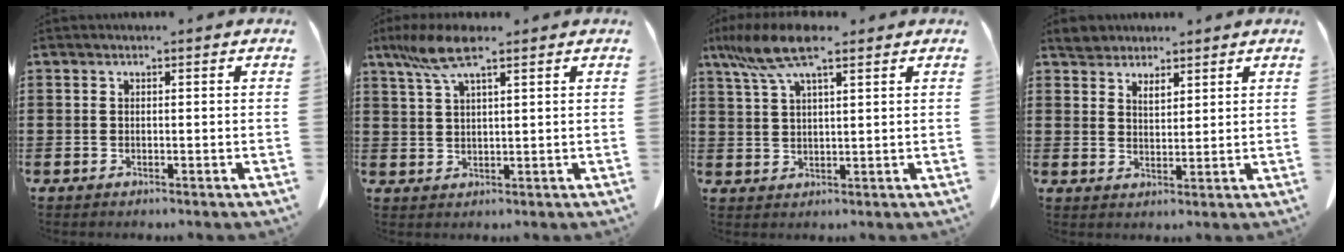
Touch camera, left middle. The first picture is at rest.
{"total": 6.8, "force": [4.2, 1.4, 5.2], "torque": [-0.116, -0.002, 0.073]}
{"total": 8.6, "force": [5.7, 1.9, 6.1], "torque": [-0.139, -0.009, 0.101]}
{"total": 3.5, "force": [3.0, 1.7, 0.7], "torque": [-0.024, 0.004, 0.057]}